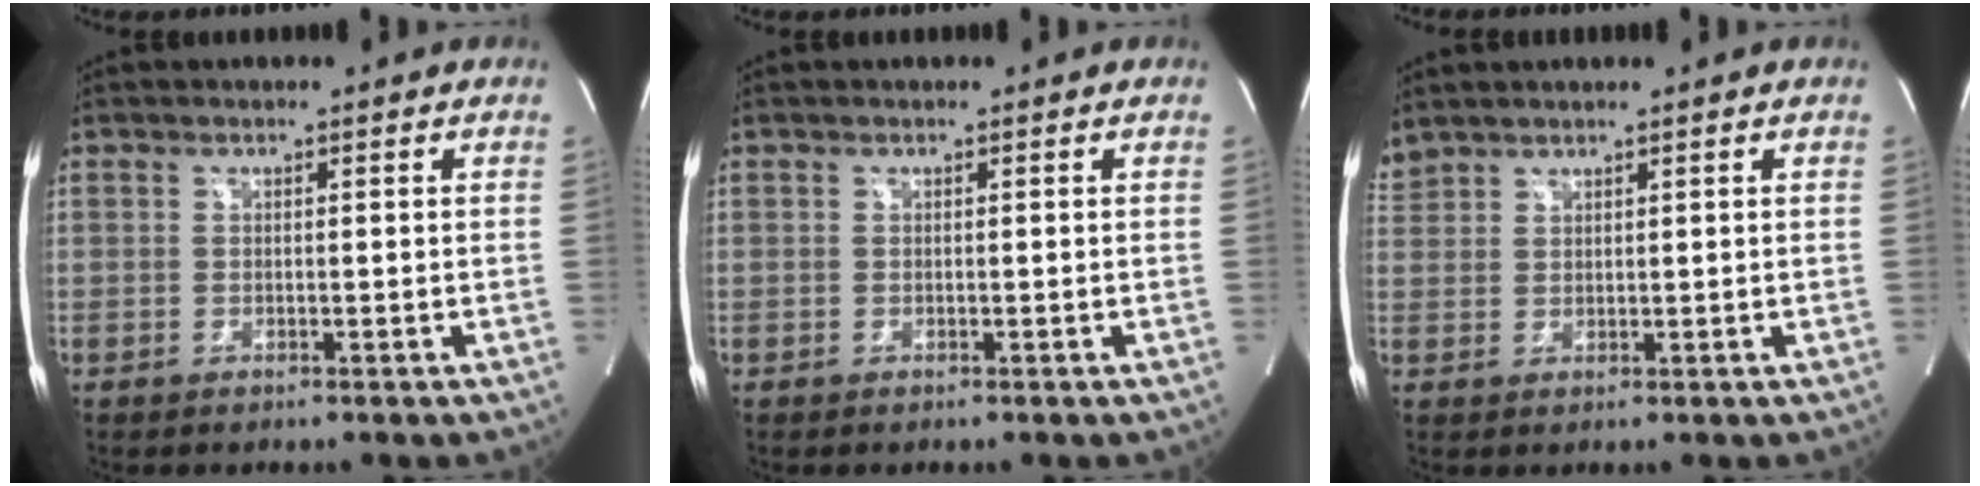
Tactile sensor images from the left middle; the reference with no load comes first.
{"total": 0.0}
{"total": 2.9, "force": [2.8, 0.3, 0.6], "torque": [-0.030, 0.025, 0.066]}